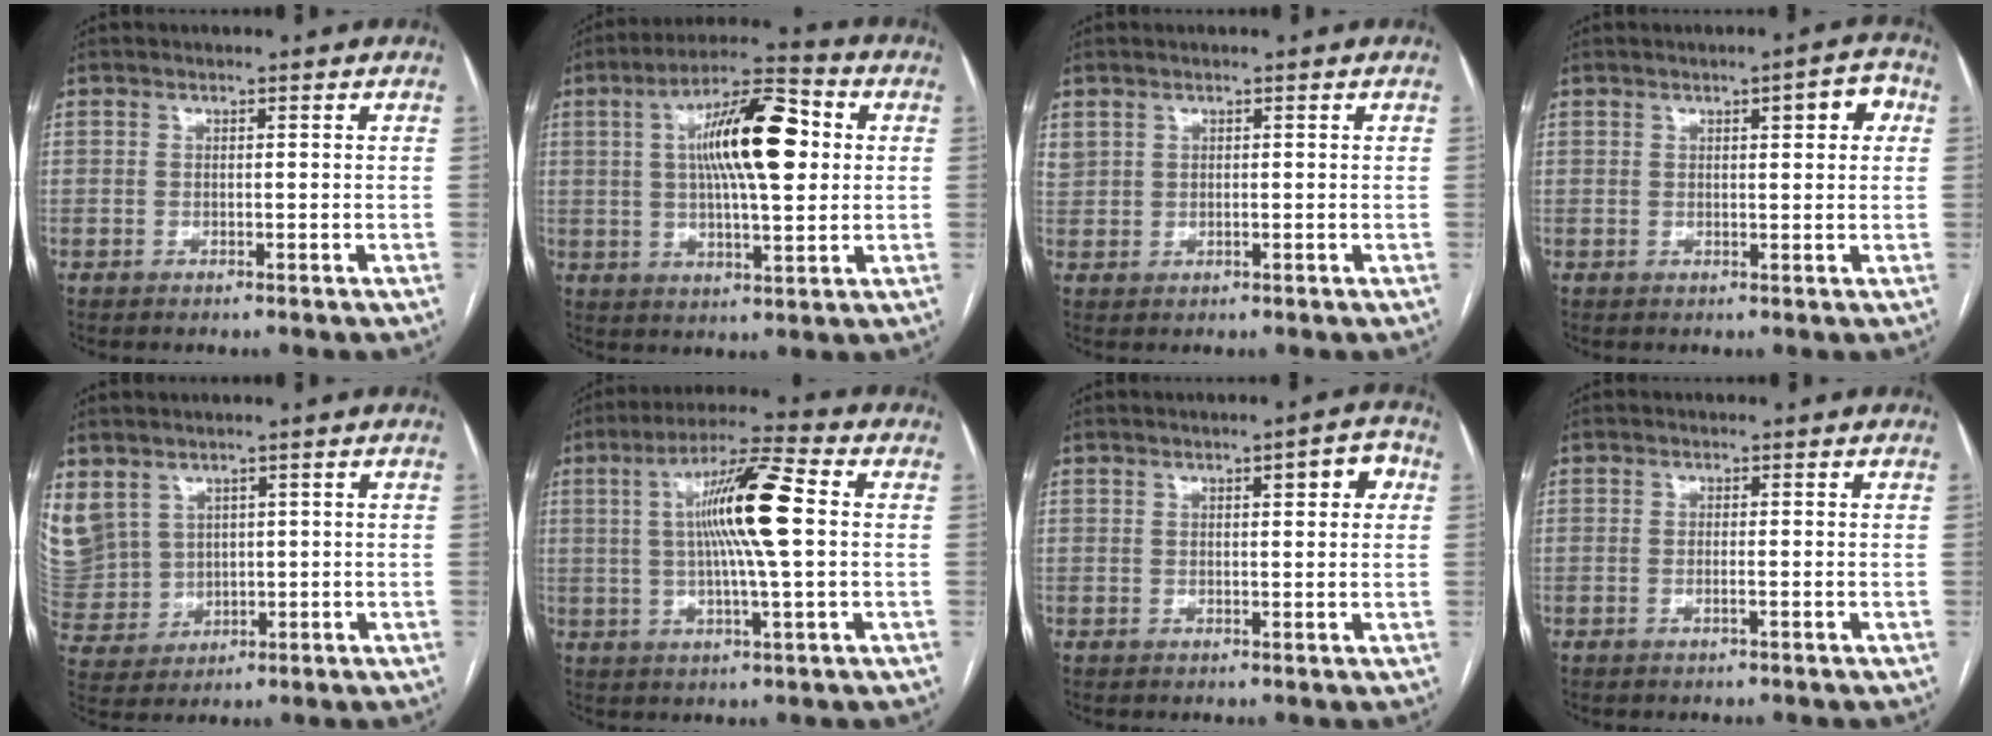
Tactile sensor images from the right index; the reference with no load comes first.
{"total": 14.6, "force": [2.7, 3.5, 13.9], "torque": [-0.239, 0.027, 0.038]}
{"total": 1.8, "force": [1.0, 1.3, 0.8], "torque": [-0.026, 0.013, 0.030]}
{"total": 4.4, "force": [1.5, 1.1, 3.9], "torque": [-0.047, 0.013, 0.018]}
{"total": 15.2, "force": [5.2, 13.1, 5.7], "torque": [-0.206, 0.039, 0.131]}
{"total": 12.7, "force": [1.5, 0.6, 12.6], "torque": [-0.224, 0.012, 0.022]}
{"total": 4.2, "force": [1.5, 1.2, 3.8], "torque": [-0.044, 0.012, 0.017]}
{"total": 0.9, "force": [-0.3, -0.1, 0.8], "torque": [-0.017, 0.000, -0.005]}